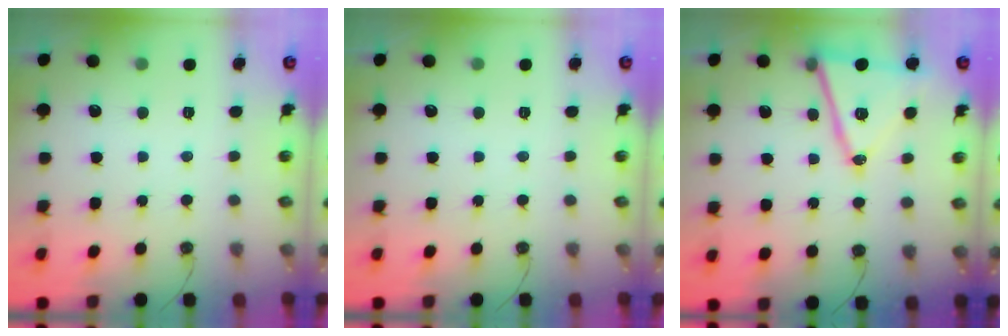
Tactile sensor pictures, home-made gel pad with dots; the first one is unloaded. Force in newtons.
{"total": 0.0}
{"total": 15.8, "press": 15.4, "slide": 3.7}